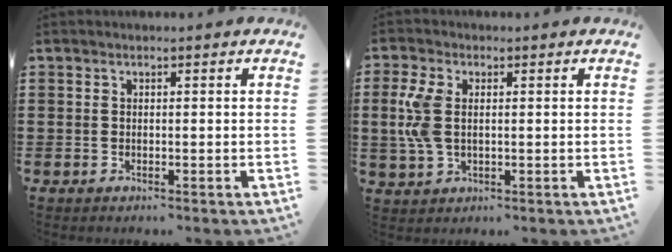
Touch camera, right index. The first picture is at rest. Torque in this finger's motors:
{"motor_torque": [0.95, 0.79, 0.49, 0.12]}